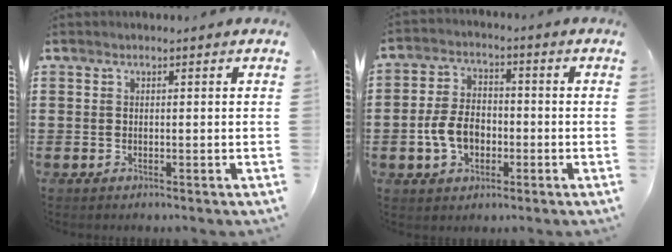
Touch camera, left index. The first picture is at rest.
{"total": 7.0, "force": [-1.8, 4.7, 4.8], "torque": [-0.114, 0.004, -0.040]}